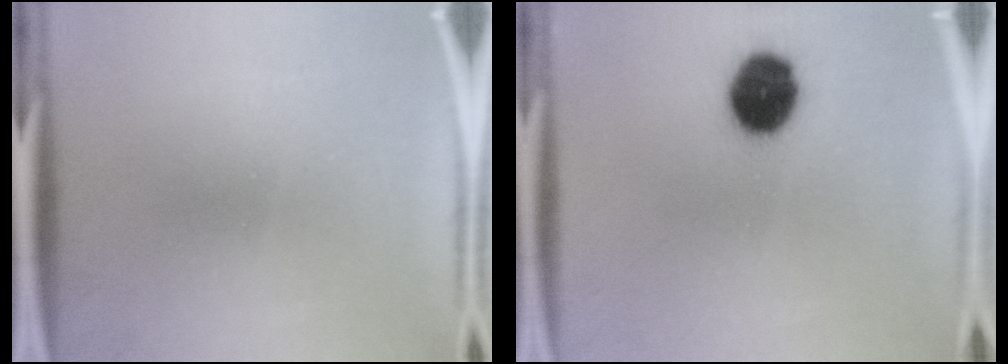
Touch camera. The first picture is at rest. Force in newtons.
{"total": 12.2}